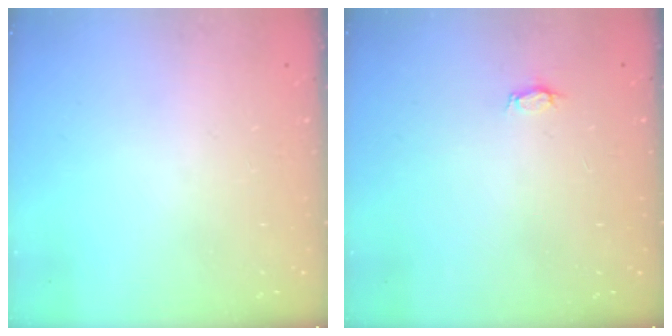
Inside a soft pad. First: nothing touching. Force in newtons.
{"total": 2.9, "press": 2.9, "slide": 0.4}